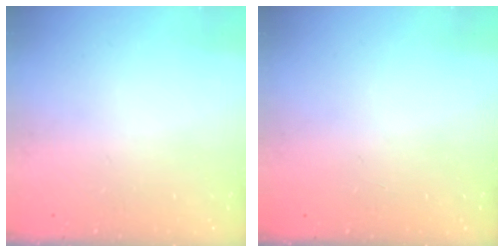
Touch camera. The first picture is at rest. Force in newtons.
{"total": 1.0, "press": 0.0, "slide": 1.0}